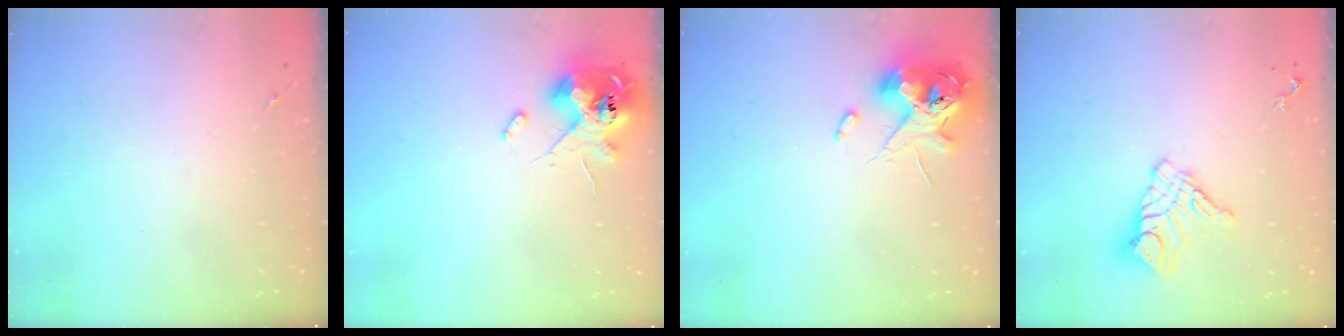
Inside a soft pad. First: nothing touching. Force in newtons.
{"total": 12.0, "press": 11.8, "slide": 1.9}
{"total": 12.6, "press": 12.5, "slide": 2.0}
{"total": 11.5, "press": 11.4, "slide": 0.8}